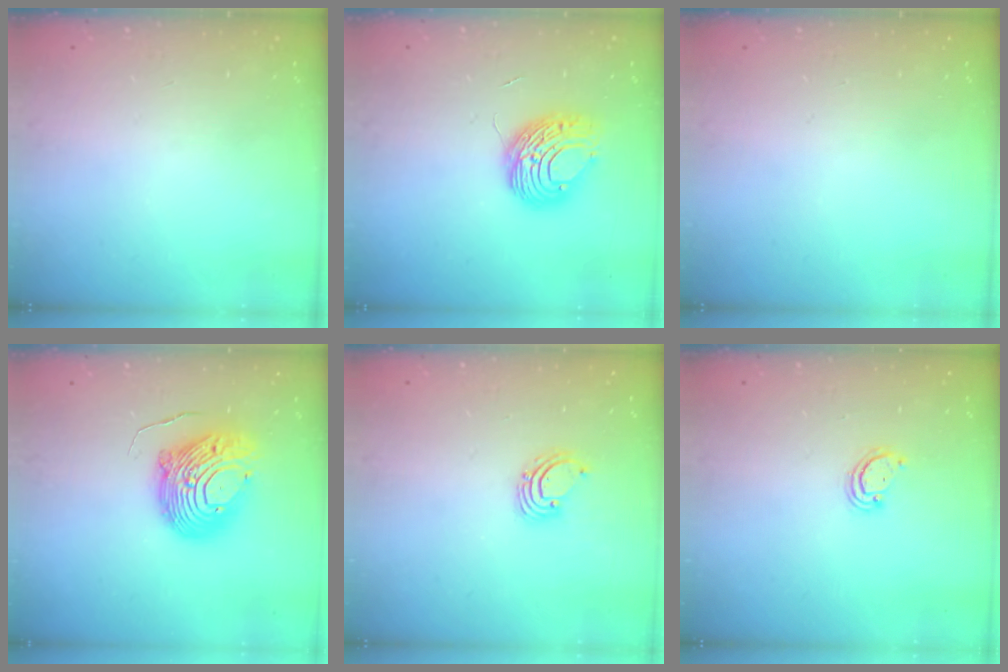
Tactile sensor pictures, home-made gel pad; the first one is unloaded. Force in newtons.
{"total": 9.0, "press": 9.0, "slide": 0.9}
{"total": 0.0}
{"total": 13.5, "press": 13.4, "slide": 1.4}
{"total": 2.2, "press": 2.2, "slide": 0.2}
{"total": 2.3, "press": 2.3, "slide": 0.3}